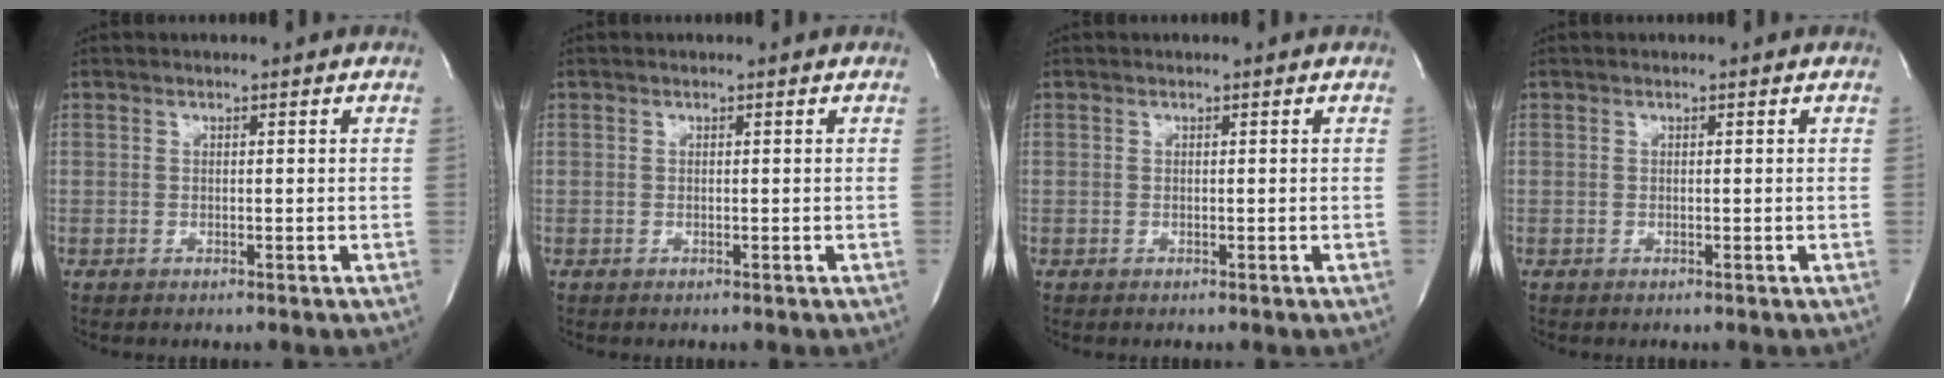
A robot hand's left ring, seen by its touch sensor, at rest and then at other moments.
{"total": 0.0}
{"total": 0.0}
{"total": 0.0}